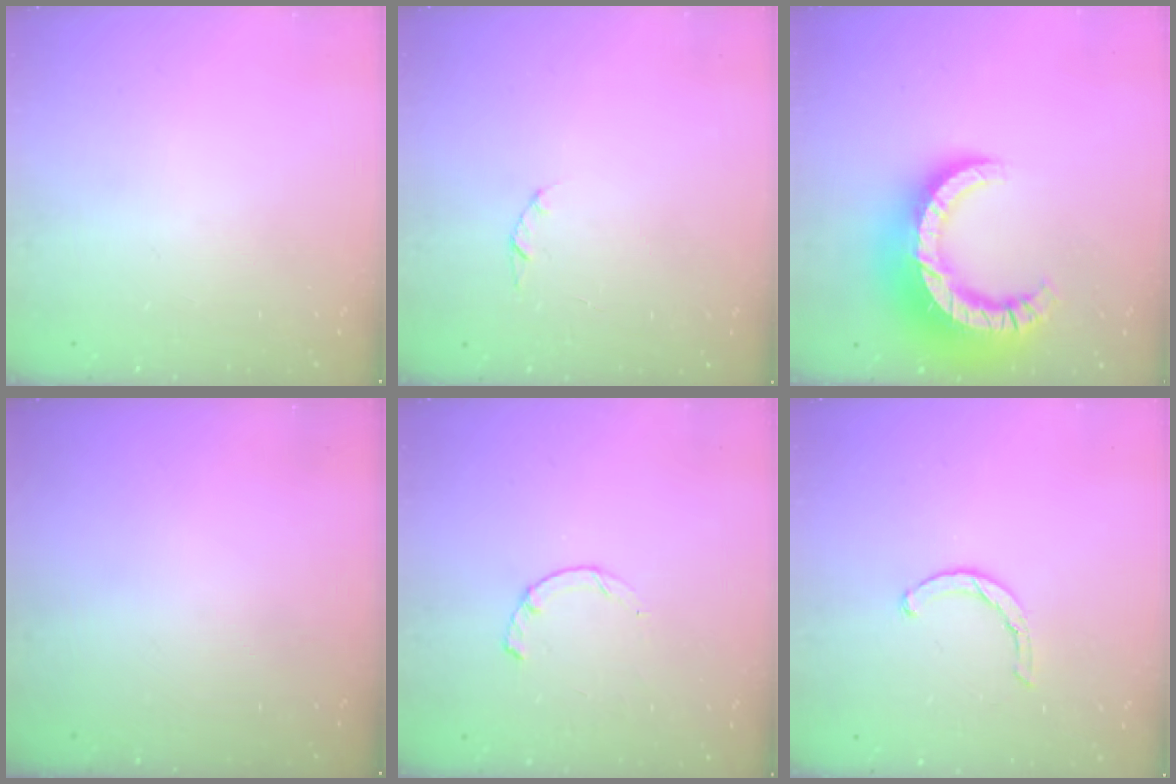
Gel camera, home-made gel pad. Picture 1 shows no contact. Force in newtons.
{"total": 1.4, "press": 1.4, "slide": 0.3}
{"total": 18.8, "press": 18.7, "slide": 2.1}
{"total": 0.0}
{"total": 2.3, "press": 2.3, "slide": 0.4}
{"total": 1.9, "press": 1.9, "slide": 0.3}